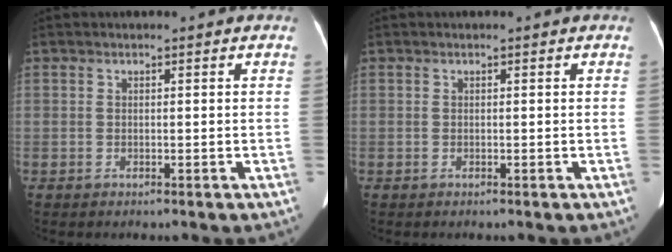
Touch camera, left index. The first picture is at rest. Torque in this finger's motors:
{"motor_torque": [-0.02, 0.04, 0.00, 0.00]}